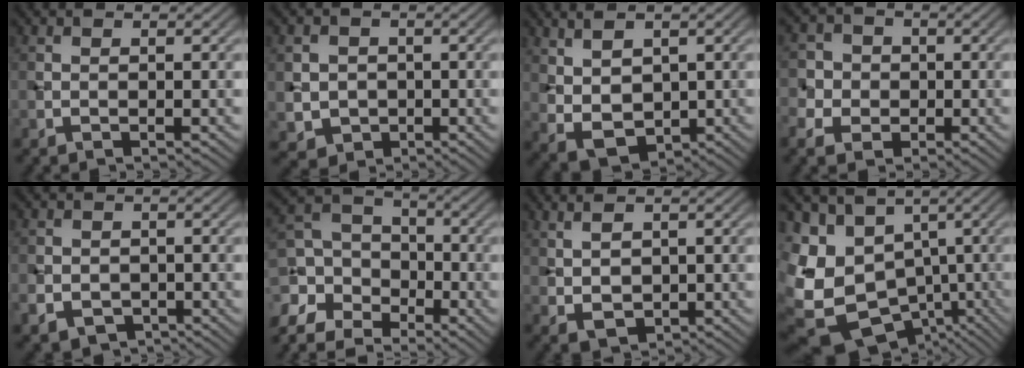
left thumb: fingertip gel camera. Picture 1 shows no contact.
{"total": 4.4, "force": [-0.6, 4.1, 1.2], "torque": [-0.037, -0.014, -0.018]}
{"total": 5.8, "force": [1.3, 3.7, 4.3], "torque": [-0.105, -0.007, 0.037]}
{"total": 5.6, "force": [-1.7, 5.1, 1.6], "torque": [-0.045, -0.002, -0.055]}
{"total": 4.1, "force": [-1.9, 3.4, 1.4], "torque": [-0.029, -0.015, -0.034]}
{"total": 9.9, "force": [-5.4, 6.6, 5.1], "torque": [-0.132, -0.008, -0.107]}
{"total": 3.4, "force": [0.5, 2.1, 2.7], "torque": [-0.059, -0.004, 0.017]}
{"total": 16.3, "force": [-5.7, 12.9, 8.3], "torque": [-0.244, -0.034, -0.059]}